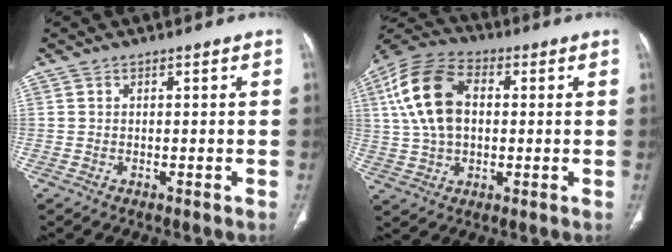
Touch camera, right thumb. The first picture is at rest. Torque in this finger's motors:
{"motor_torque": [-0.71, 2.24, 1.68, 0.63, 0.58]}